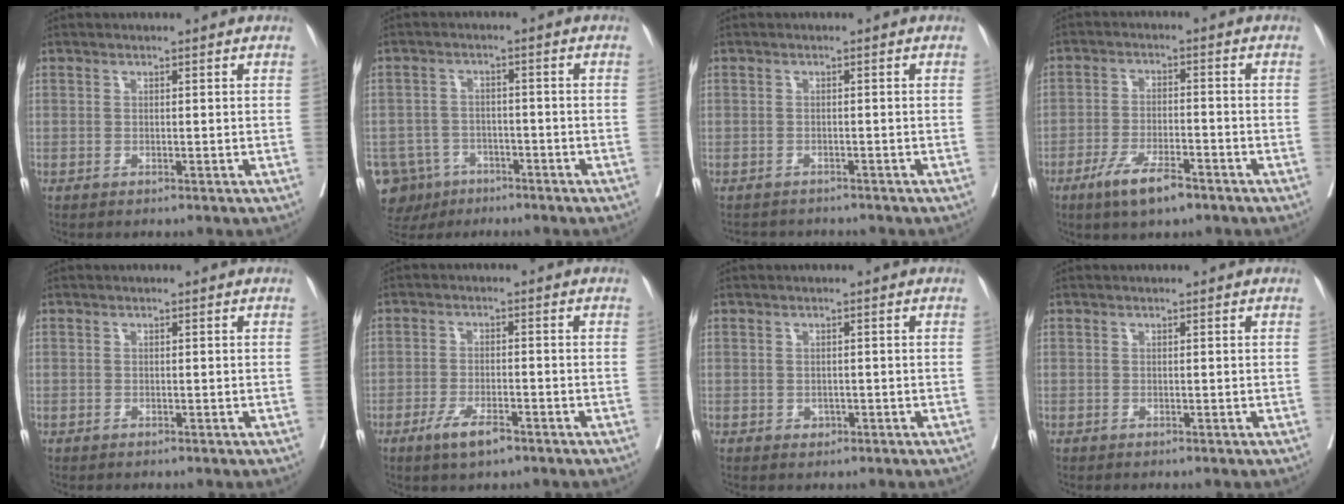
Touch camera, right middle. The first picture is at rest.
{"total": 9.3, "force": [-5.6, 7.2, 2.0], "torque": [-0.049, 0.003, -0.084]}
{"total": 4.1, "force": [-3.8, 1.4, 0.3], "torque": [0.003, -0.003, -0.054]}
{"total": 7.2, "force": [-4.7, 1.7, 5.2], "torque": [-0.099, -0.008, -0.080]}
{"total": 0.0}
{"total": 4.8, "force": [-3.1, 1.2, 3.5], "torque": [-0.072, -0.005, -0.052]}
{"total": 1.0, "force": [-0.4, 0.8, 0.4], "torque": [-0.005, 0.002, -0.003]}
{"total": 0.0}